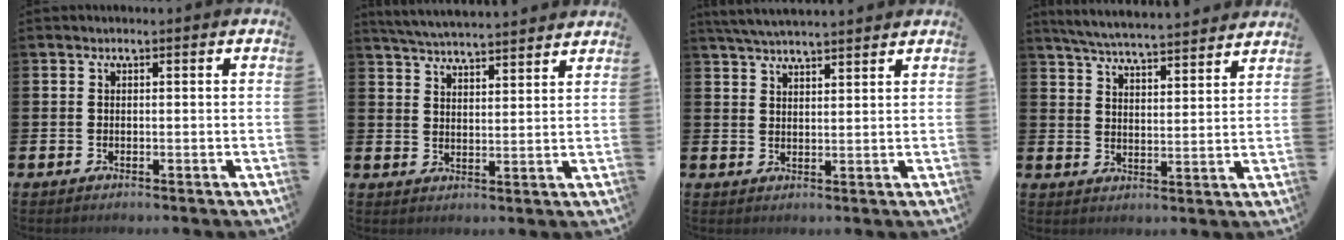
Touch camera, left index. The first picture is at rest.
{"total": 5.0, "force": [5.0, -0.2, 0.3], "torque": [-0.029, -0.032, 0.090]}
{"total": 4.2, "force": [4.1, 0.2, 0.9], "torque": [-0.029, -0.012, 0.077]}
{"total": 5.9, "force": [5.8, -0.1, 1.0], "torque": [-0.043, -0.040, 0.102]}